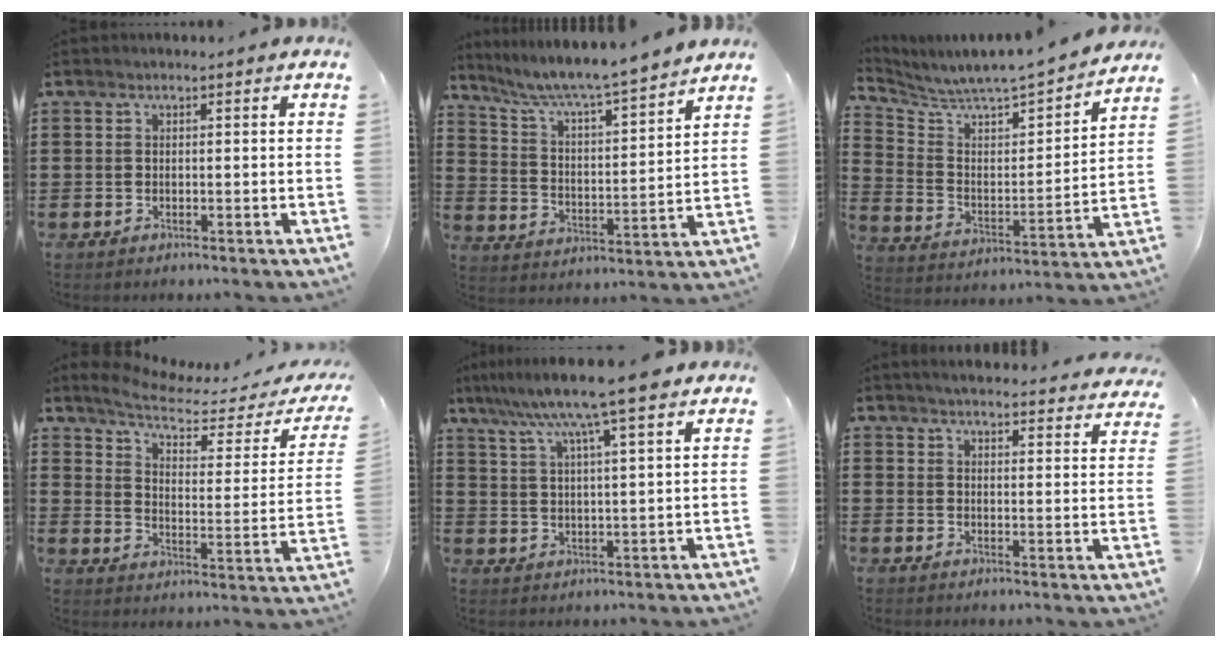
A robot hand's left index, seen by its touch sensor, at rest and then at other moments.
{"total": 5.9, "force": [5.5, -0.6, 2.0], "torque": [-0.064, -0.041, 0.086]}
{"total": 4.5, "force": [4.5, 0.1, 0.7], "torque": [-0.045, -0.057, 0.066]}
{"total": 5.9, "force": [4.6, 1.2, 3.5], "torque": [-0.084, -0.026, 0.073]}
{"total": 9.4, "force": [7.2, -0.2, 6.0], "torque": [-0.130, -0.028, 0.118]}
{"total": 3.6, "force": [3.6, -0.3, 0.7], "torque": [-0.028, -0.024, 0.061]}